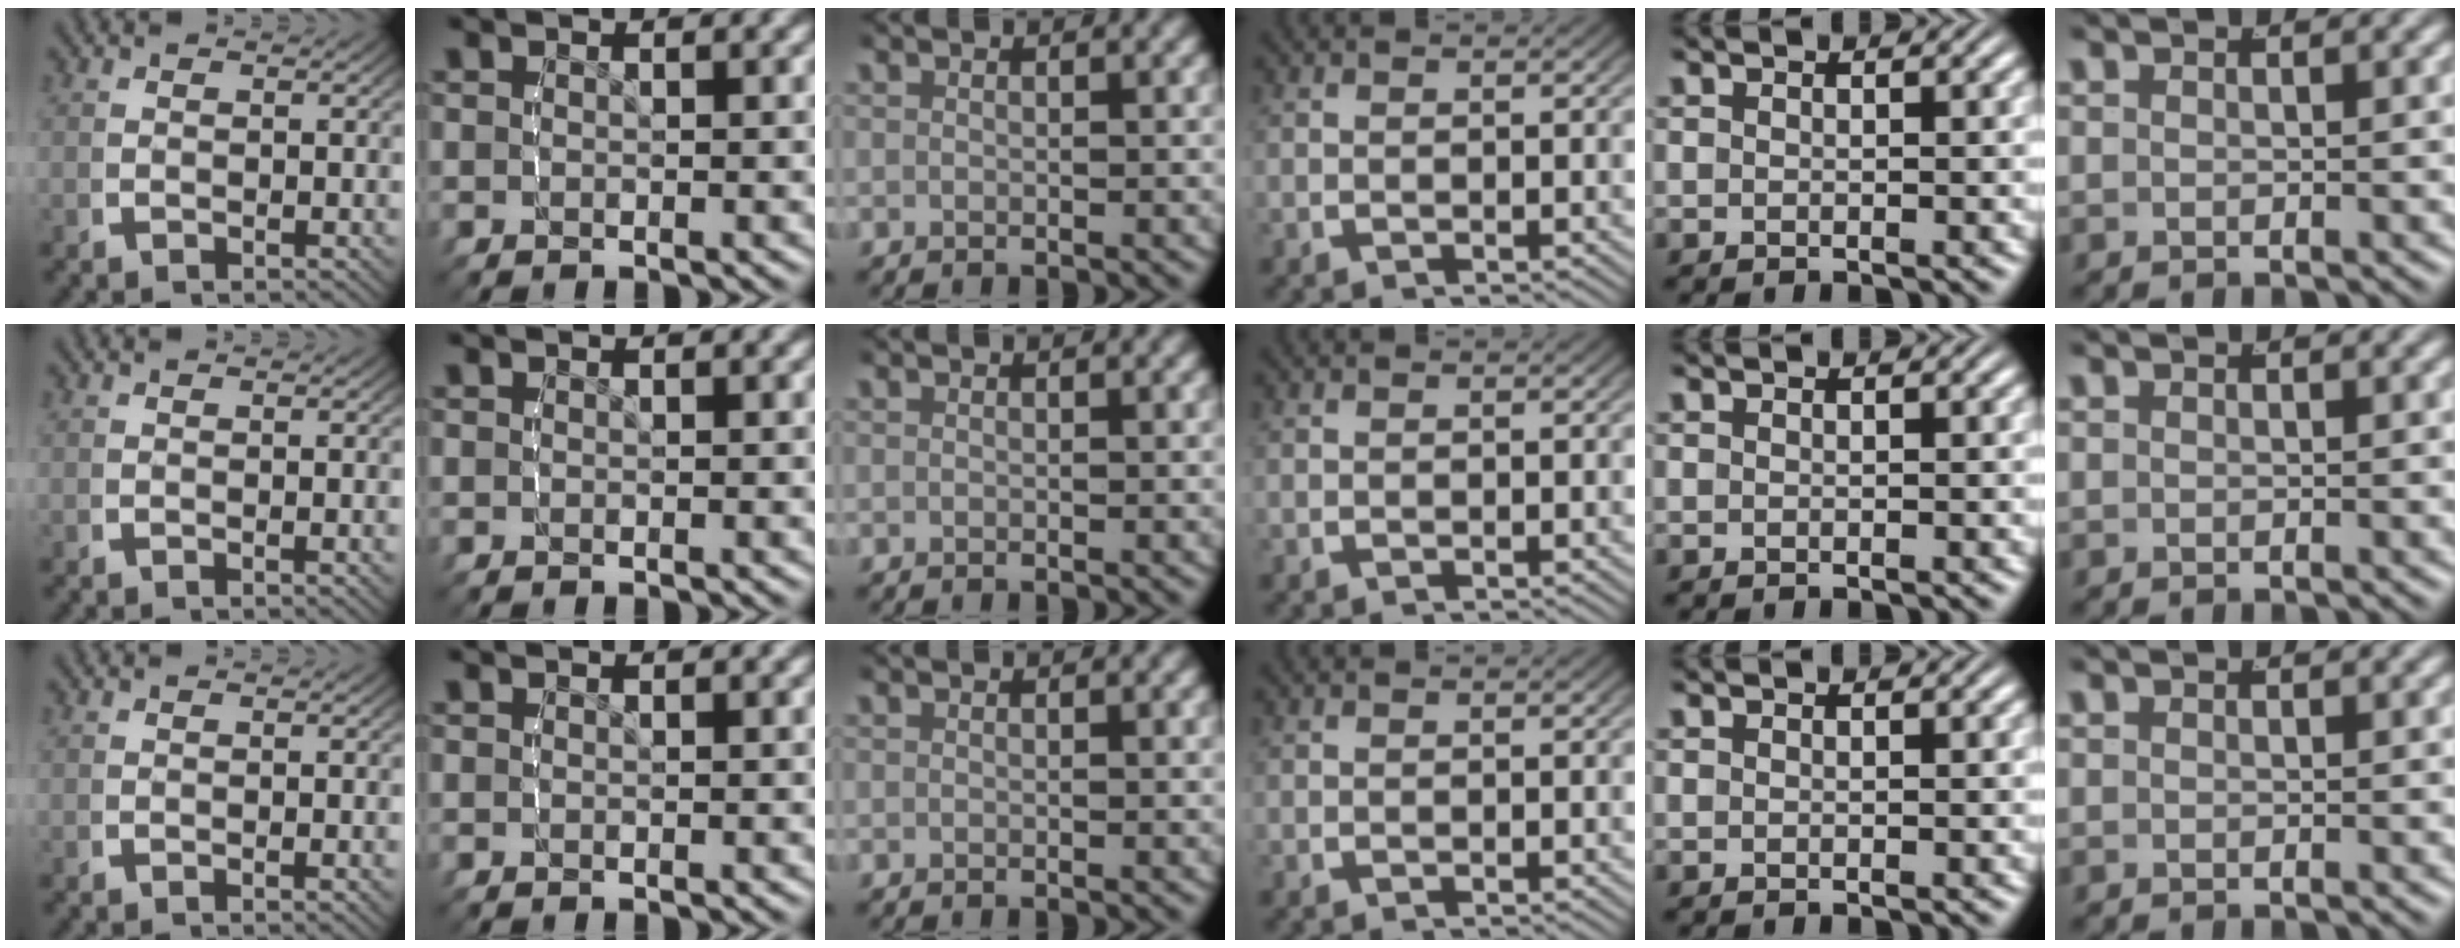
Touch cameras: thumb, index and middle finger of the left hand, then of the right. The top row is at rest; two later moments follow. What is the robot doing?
{"motion": "lift_and_place", "object": "bottle"}